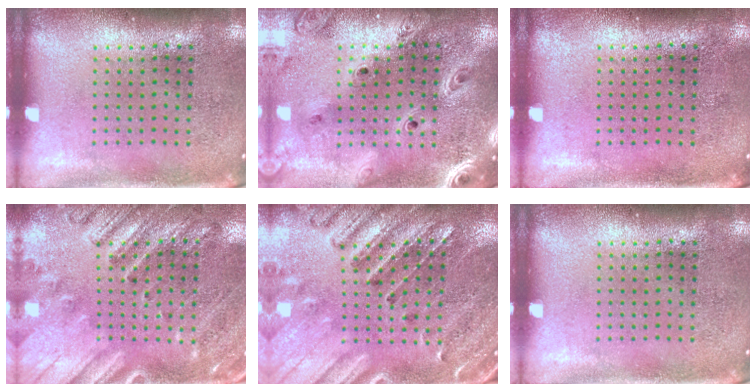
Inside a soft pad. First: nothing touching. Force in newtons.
{"total": 3.1, "press": 2.6, "slide": 1.7}
{"total": 0.0}
{"total": 2.5, "press": 2.0, "slide": 1.5}
{"total": 2.9, "press": 2.6, "slide": 1.1}
{"total": 0.0}